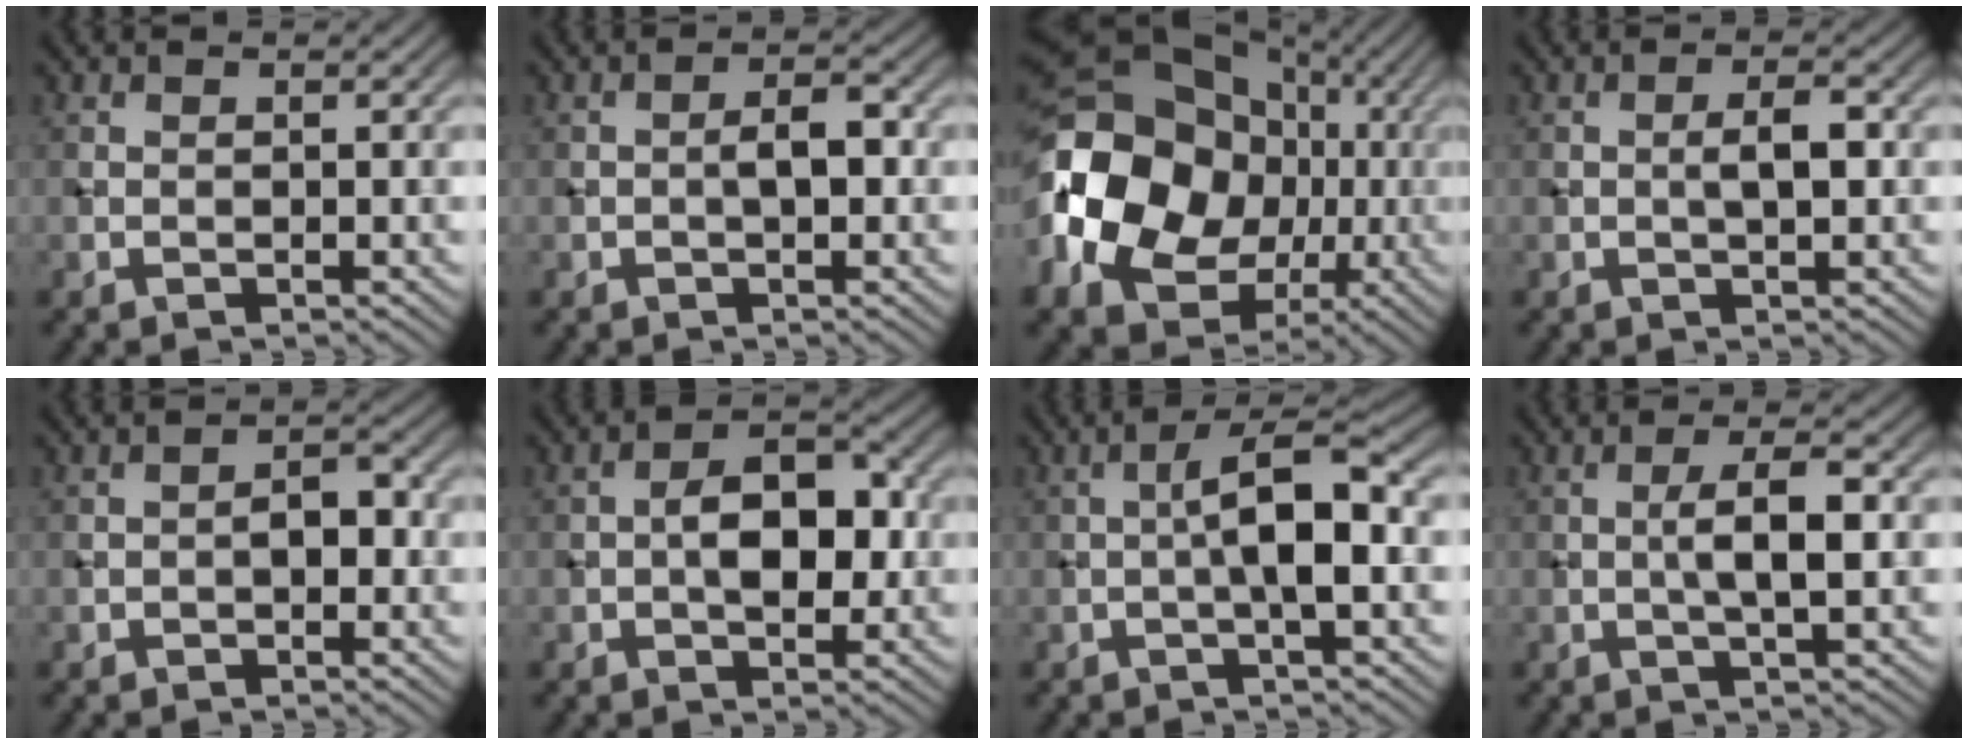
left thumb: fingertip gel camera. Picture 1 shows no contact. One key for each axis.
{"total": 2.7, "fx": -0.4, "fy": 1.2, "fz": 2.4, "tx": -0.036, "ty": 0.006, "tz": -0.011}
{"total": 17.4, "fx": -1.5, "fy": 13.6, "fz": 10.7, "tx": -0.250, "ty": -0.002, "tz": -0.031}
{"total": 2.7, "fx": -0.1, "fy": 0.9, "fz": 2.5, "tx": -0.044, "ty": 0.004, "tz": -0.004}
{"total": 2.6, "fx": -0.6, "fy": 1.5, "fz": 2.0, "tx": -0.028, "ty": 0.005, "tz": -0.016}
{"total": 6.1, "fx": -0.3, "fy": 3.5, "fz": 5.0, "tx": -0.068, "ty": 0.006, "tz": -0.009}
{"total": 6.2, "fx": -0.6, "fy": 1.5, "fz": 6.0, "tx": -0.100, "ty": 0.017, "tz": -0.016}
{"total": 4.0, "fx": -0.1, "fy": 0.8, "fz": 4.0, "tx": -0.071, "ty": 0.007, "tz": -0.004}